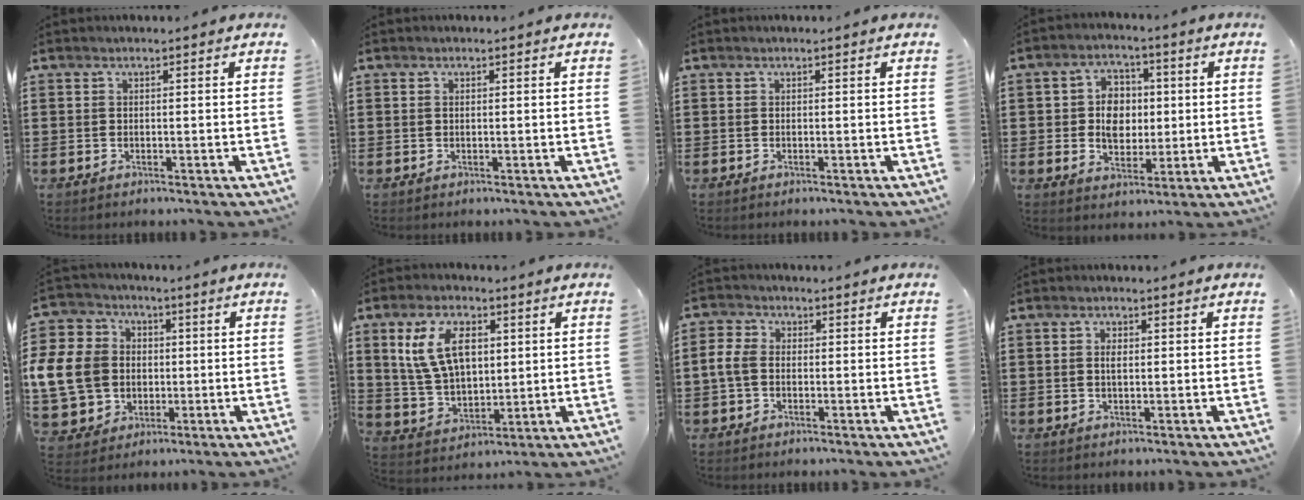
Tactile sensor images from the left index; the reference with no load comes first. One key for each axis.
{"total": 0.5, "fx": 0.1, "fy": 0.3, "fz": 0.4, "tx": -0.010, "ty": 0.000, "tz": 0.003}
{"total": 0.0}
{"total": 6.4, "fx": 0.5, "fy": 5.2, "fz": 3.6, "tx": -0.070, "ty": 0.011, "tz": 0.003}
{"total": 11.4, "fx": -0.2, "fy": 10.1, "fz": 5.4, "tx": -0.175, "ty": 0.016, "tz": -0.003}
{"total": 9.9, "fx": 3.7, "fy": 5.8, "fz": 7.1, "tx": -0.159, "ty": 0.011, "tz": 0.065}
{"total": 3.0, "fx": -0.7, "fy": 2.2, "fz": 2.0, "tx": -0.053, "ty": 0.002, "tz": -0.017}
{"total": 1.6, "fx": 0.3, "fy": 0.8, "fz": 1.3, "tx": -0.029, "ty": 0.005, "tz": 0.005}